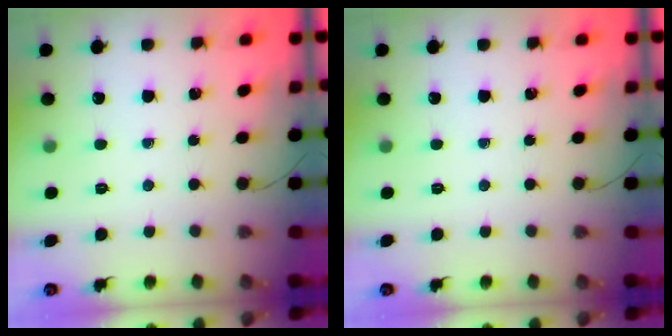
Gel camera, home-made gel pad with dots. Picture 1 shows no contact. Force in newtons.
{"total": 0.0}